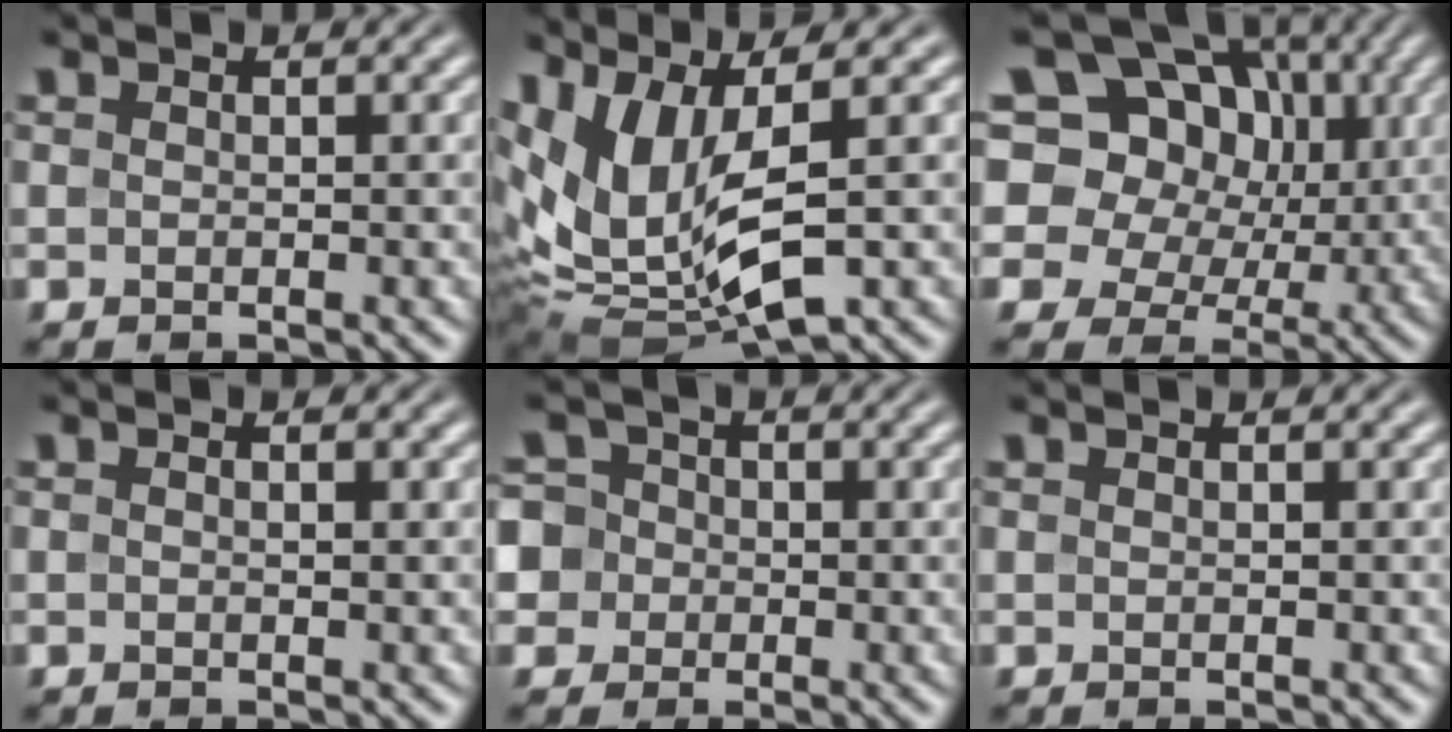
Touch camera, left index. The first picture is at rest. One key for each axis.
{"total": 11.3, "fx": 1.2, "fy": 5.6, "fz": 9.7, "tx": -0.231, "ty": -0.024, "tz": 0.040}
{"total": 18.8, "fx": 6.3, "fy": 14.8, "fz": 9.7, "tx": -0.176, "ty": 0.047, "tz": 0.075}
{"total": 0.6, "fx": 0.1, "fy": 0.1, "fz": 0.6, "tx": -0.011, "ty": 0.001, "tz": 0.000}
{"total": 5.2, "fx": -0.3, "fy": 4.9, "fz": 1.5, "tx": -0.026, "ty": 0.032, "tz": -0.038}
{"total": 0.7, "fx": 0.5, "fy": 0.2, "fz": 0.5, "tx": -0.003, "ty": 0.006, "tz": 0.006}